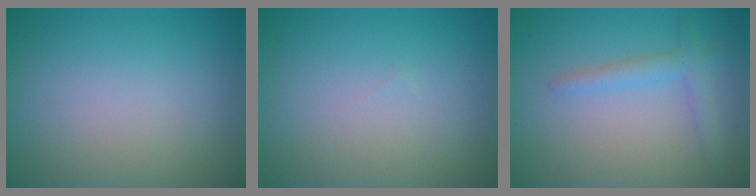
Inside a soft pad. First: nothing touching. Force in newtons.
{"total": 0.0}
{"total": 2.2, "press": 2.2, "slide": 0.1}